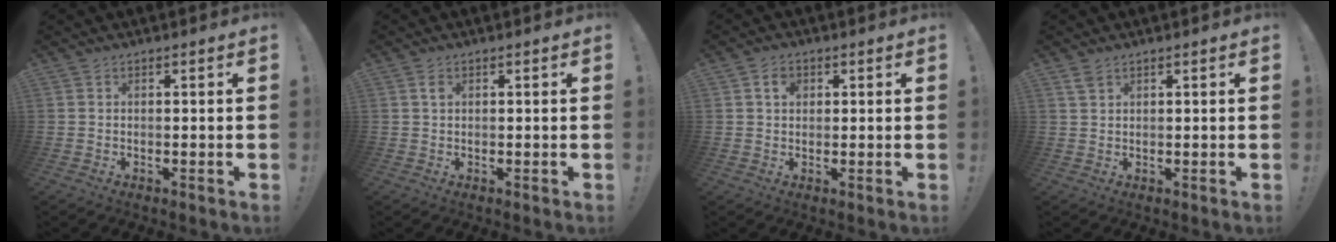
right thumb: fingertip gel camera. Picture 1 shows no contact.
{"total": 1.4, "force": [0.5, 0.8, 1.0], "torque": [-0.007, -0.003, 0.006]}
{"total": 3.8, "force": [1.1, 2.8, 2.3], "torque": [-0.027, 0.001, 0.016]}
{"total": 2.3, "force": [1.5, 1.2, 1.2], "torque": [-0.022, -0.002, 0.029]}